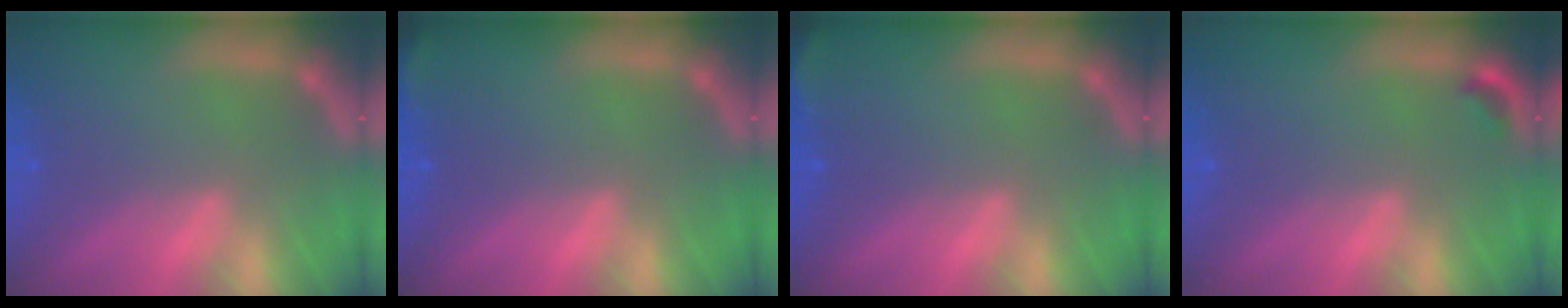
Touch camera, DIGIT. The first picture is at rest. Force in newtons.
{"total": 1.9}
{"total": 2.4}
{"total": 0.9}